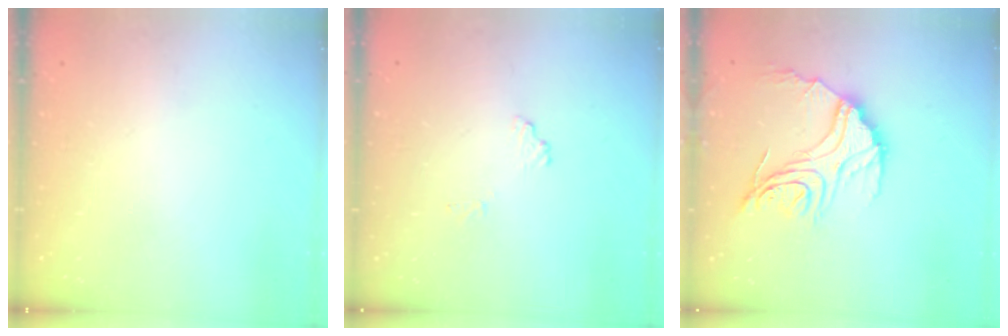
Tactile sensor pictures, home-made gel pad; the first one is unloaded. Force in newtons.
{"total": 6.2, "press": 6.2, "slide": 0.2}
{"total": 16.1, "press": 16.0, "slide": 1.6}